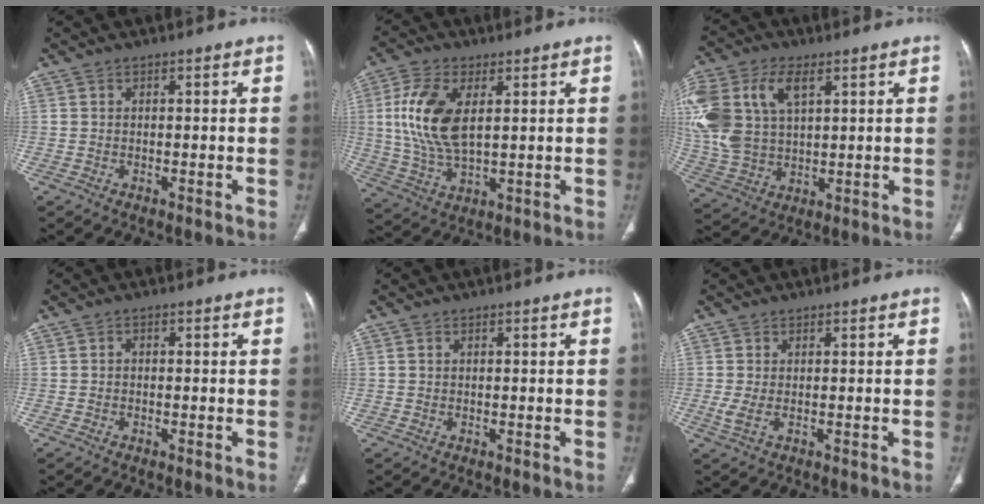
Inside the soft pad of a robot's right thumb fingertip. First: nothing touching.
{"total": 12.8, "force": [2.8, 6.4, 10.7], "torque": [-0.229, -0.008, 0.060]}
{"total": 20.1, "force": [6.7, 12.3, 14.3], "torque": [-0.342, 0.007, 0.131]}
{"total": 0.8, "force": [-0.1, 0.7, 0.4], "torque": [-0.003, 0.003, -0.005]}
{"total": 0.5, "force": [0.2, 0.4, 0.3], "torque": [-0.004, 0.000, 0.004]}
{"total": 1.9, "force": [0.0, 0.6, 1.8], "torque": [-0.051, -0.005, 0.004]}